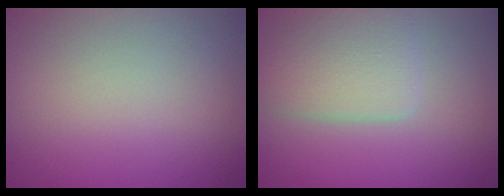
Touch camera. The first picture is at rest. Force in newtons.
{"total": 4.0, "press": 4.0, "slide": 0.1}